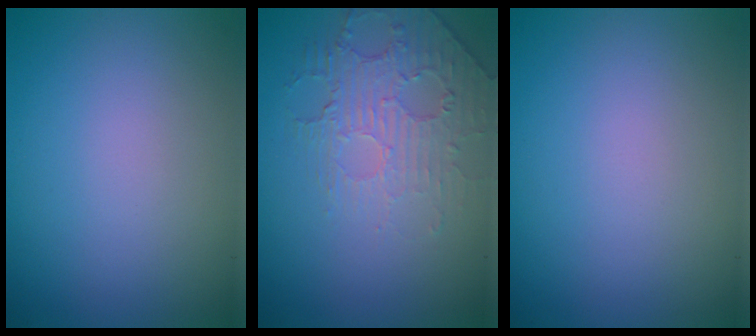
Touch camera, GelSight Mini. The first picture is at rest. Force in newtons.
{"total": 2.3, "press": 1.5, "slide": 1.7}
{"total": 0.0}